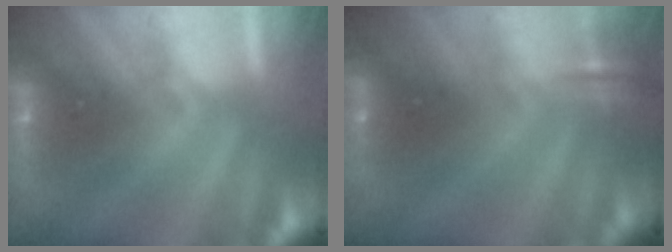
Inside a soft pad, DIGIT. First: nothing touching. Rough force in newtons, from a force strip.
{"total": 4.8}